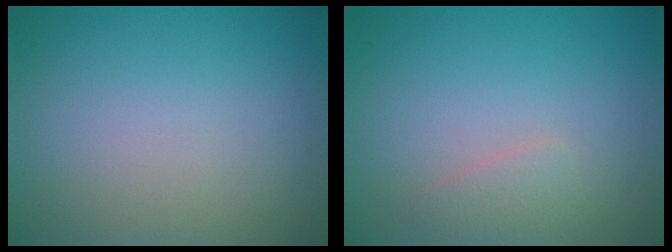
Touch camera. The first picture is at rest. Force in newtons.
{"total": 1.3, "press": 1.3, "slide": 0.1}